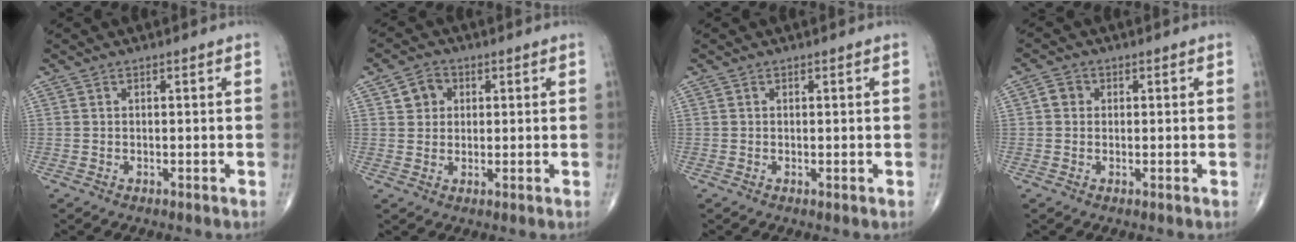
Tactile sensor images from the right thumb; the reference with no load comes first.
{"total": 4.3, "force": [1.3, 3.7, 1.7], "torque": [-0.006, 0.000, 0.019]}
{"total": 0.0}
{"total": 2.3, "force": [0.2, 2.1, 1.0], "torque": [-0.008, 0.006, 0.000]}